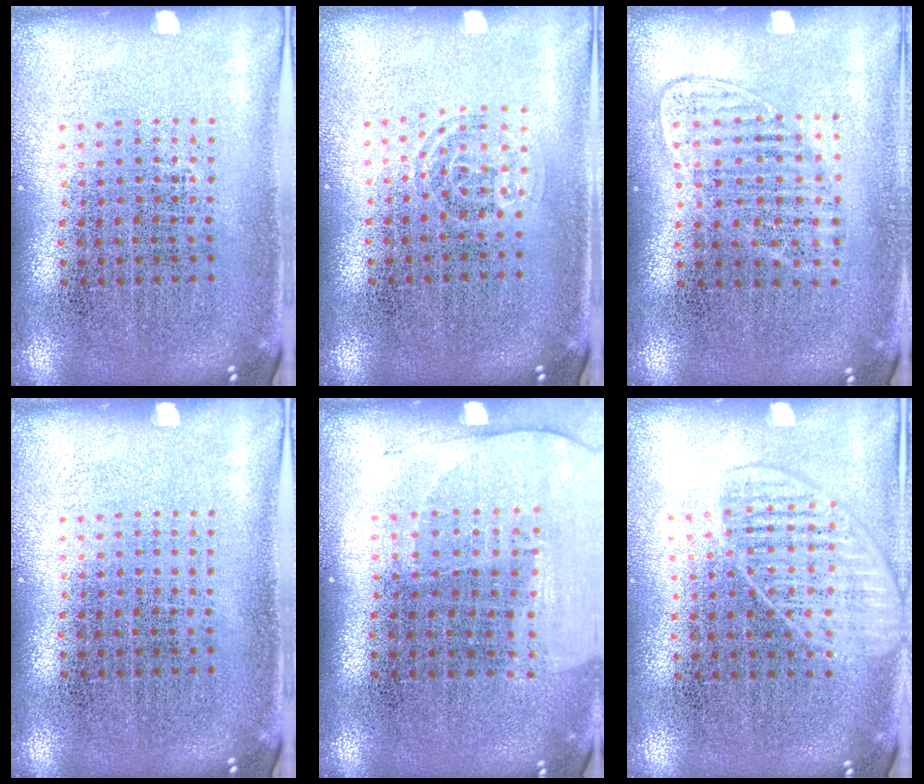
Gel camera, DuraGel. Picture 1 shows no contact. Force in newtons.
{"total": 0.9, "press": 0.7, "slide": 0.6}
{"total": 1.2, "press": 1.1, "slide": 0.6}
{"total": 0.0}
{"total": 1.4, "press": 1.3, "slide": 0.5}
{"total": 1.3, "press": 1.2, "slide": 0.5}